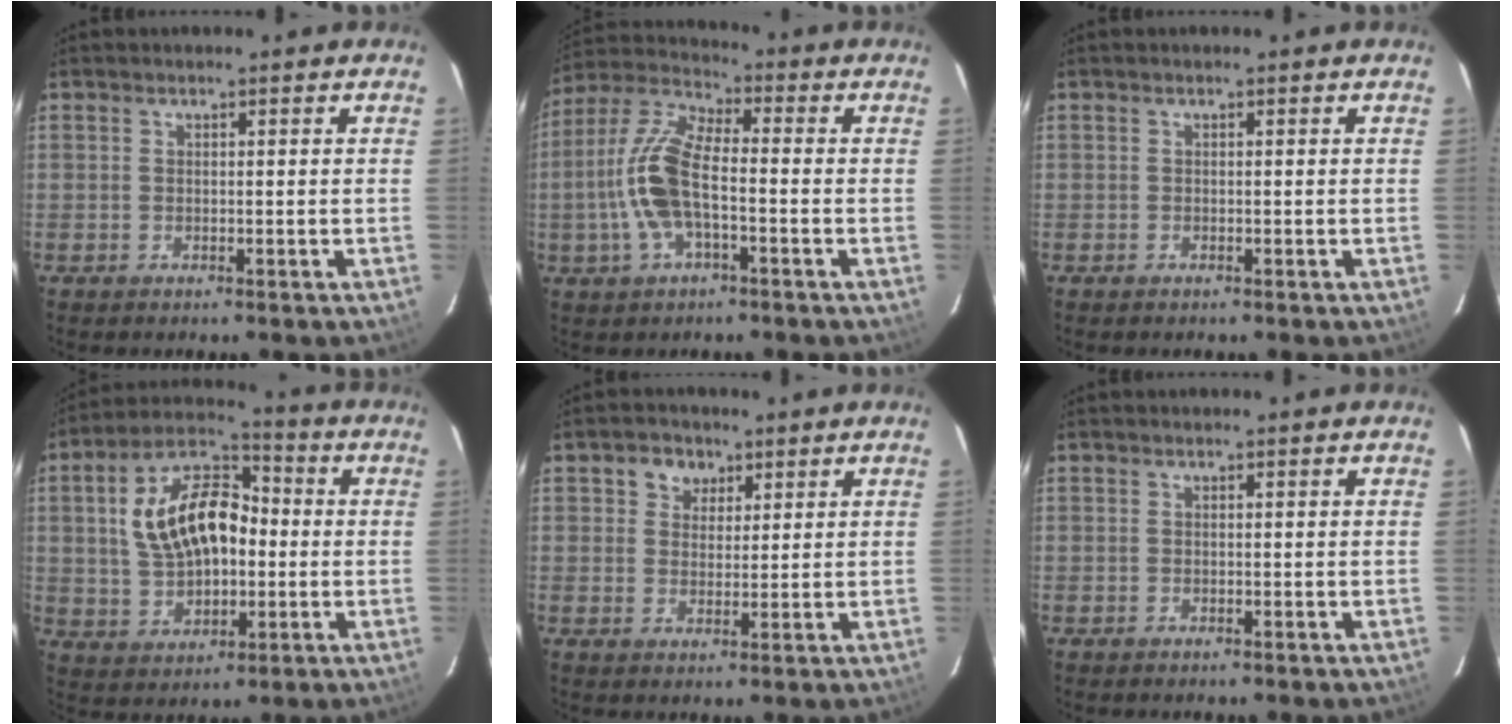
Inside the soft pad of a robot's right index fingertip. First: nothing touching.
{"total": 12.7, "force": [-2.6, 5.1, 11.3], "torque": [-0.244, 0.008, -0.055]}
{"total": 0.0}
{"total": 15.6, "force": [0.9, 9.3, 12.4], "torque": [-0.242, 0.027, 0.022]}
{"total": 4.4, "force": [2.1, 3.7, 1.2], "torque": [-0.011, 0.013, 0.037]}
{"total": 0.0}